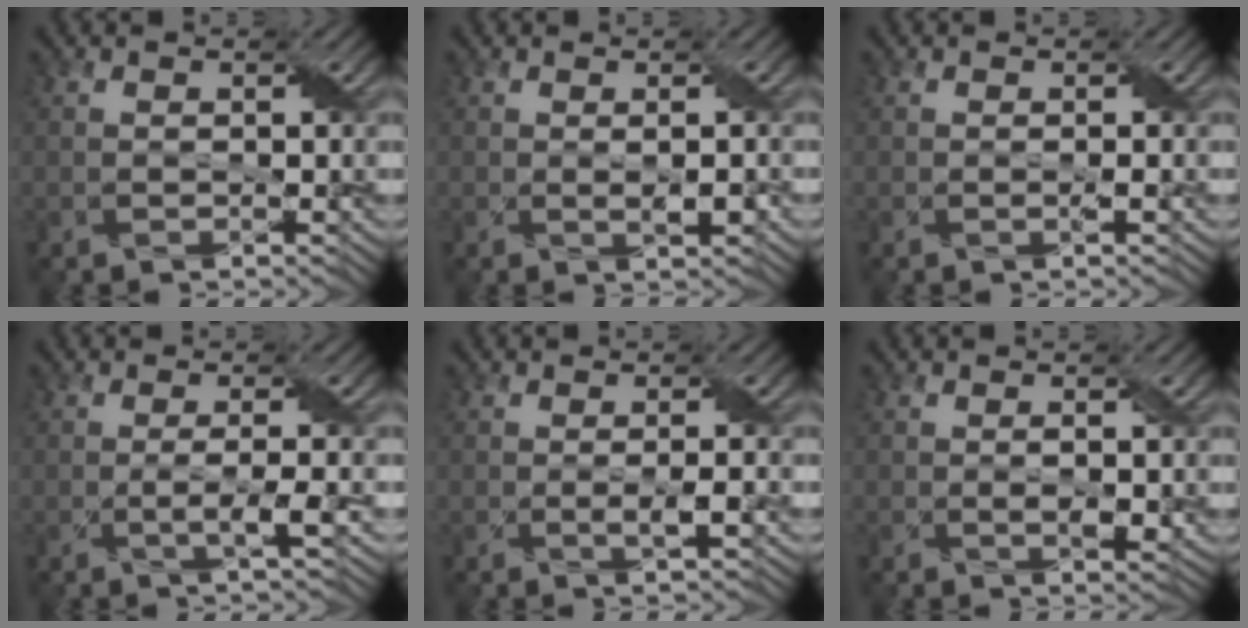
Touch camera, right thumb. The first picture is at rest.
{"total": 1.2, "force": [0.1, 0.1, 1.2], "torque": [-0.027, 0.002, 0.002]}
{"total": 0.7, "force": [-0.1, -0.1, 0.7], "torque": [-0.015, 0.003, -0.002]}
{"total": 2.6, "force": [-0.4, 0.2, 2.6], "torque": [-0.048, 0.005, -0.015]}
{"total": 1.8, "force": [-0.2, 0.1, 1.7], "torque": [-0.034, 0.002, -0.004]}
{"total": 1.9, "force": [-0.1, 0.7, 1.8], "torque": [-0.033, -0.003, 0.002]}